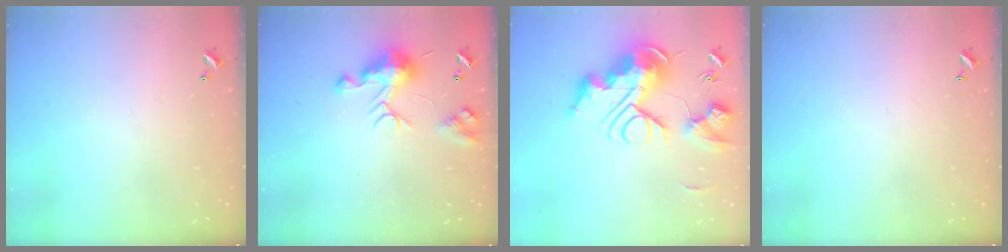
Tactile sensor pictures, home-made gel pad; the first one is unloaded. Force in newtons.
{"total": 9.0, "press": 9.0, "slide": 0.5}
{"total": 0.7, "press": 0.7, "slide": 0.0}
{"total": 0.0}